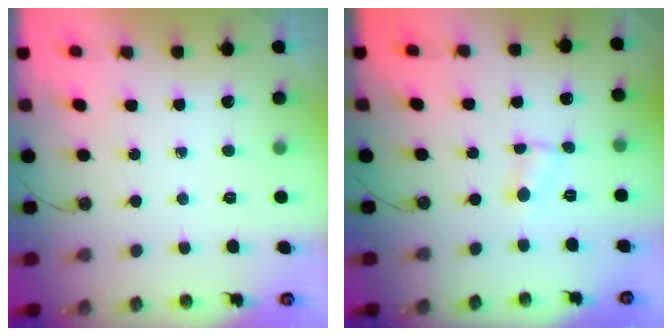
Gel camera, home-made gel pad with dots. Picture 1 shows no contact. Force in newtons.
{"total": 0.7, "press": 0.7, "slide": 0.1}